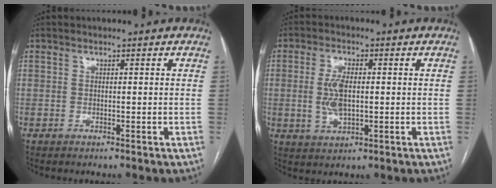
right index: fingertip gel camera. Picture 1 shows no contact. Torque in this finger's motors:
{"motor_torque": [1.59, 0.16, 0.51, 0.15]}